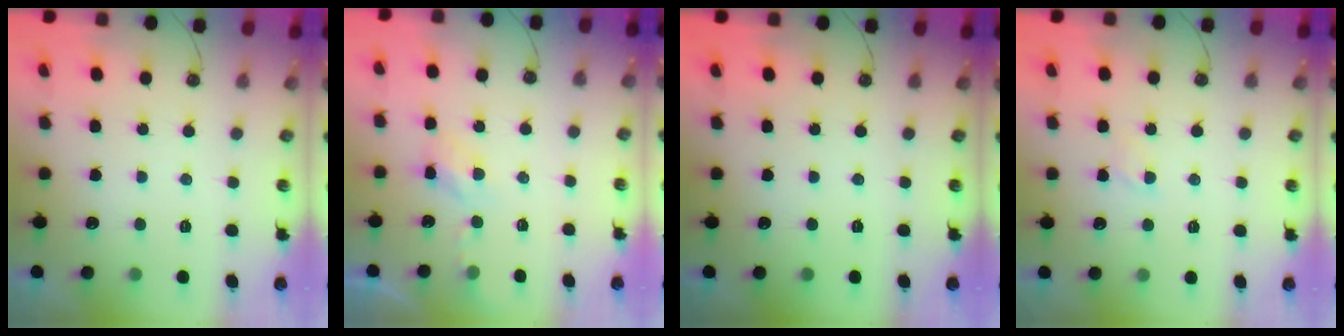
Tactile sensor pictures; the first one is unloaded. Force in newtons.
{"total": 3.8, "press": 3.7, "slide": 0.6}
{"total": 0.0}
{"total": 2.7, "press": 2.7, "slide": 0.4}